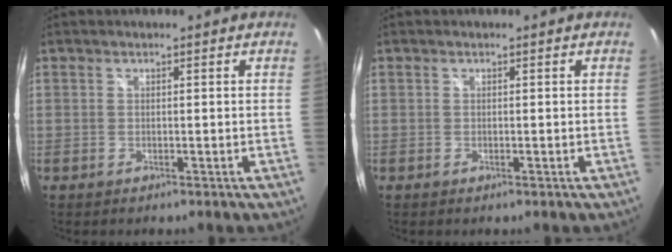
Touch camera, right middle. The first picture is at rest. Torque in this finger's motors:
{"motor_torque": [-0.01, -0.30, -0.02, 0.00]}